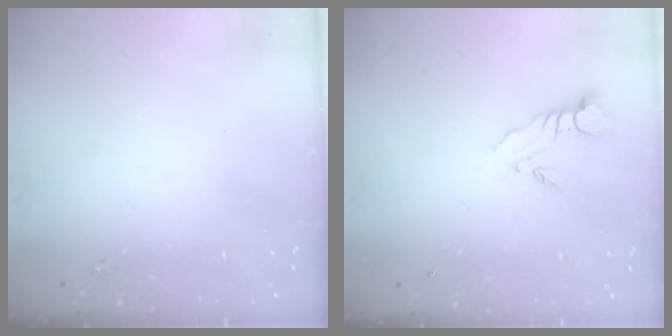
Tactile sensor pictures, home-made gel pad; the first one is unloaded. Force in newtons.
{"total": 4.2, "press": 4.2, "slide": 0.1}